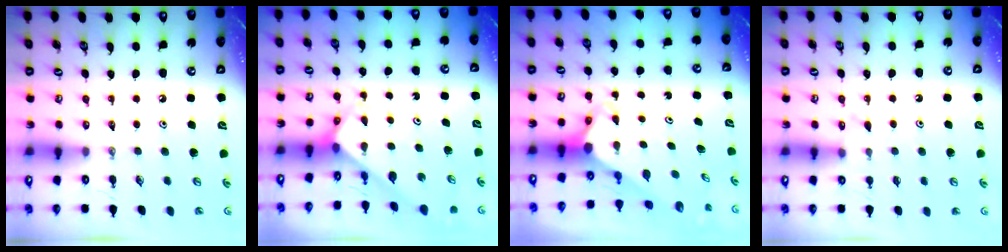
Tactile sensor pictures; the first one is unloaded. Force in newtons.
{"total": 2.7, "press": 2.7, "slide": 0.1}
{"total": 3.9, "press": 3.8, "slide": 0.2}
{"total": 8.5, "press": 8.5, "slide": 0.5}